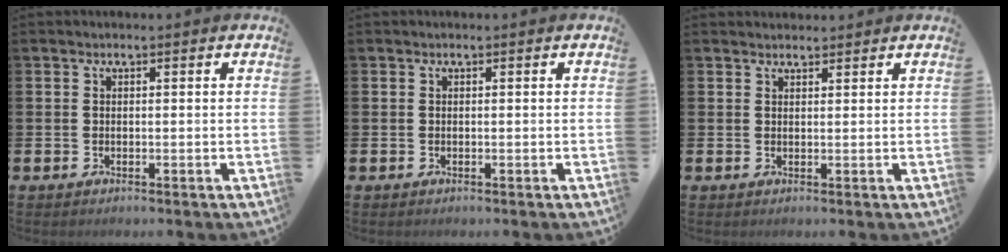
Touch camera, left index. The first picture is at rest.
{"total": 0.0}
{"total": 1.6, "force": [1.5, 0.5, -0.1], "torque": [0.013, -0.006, 0.026]}